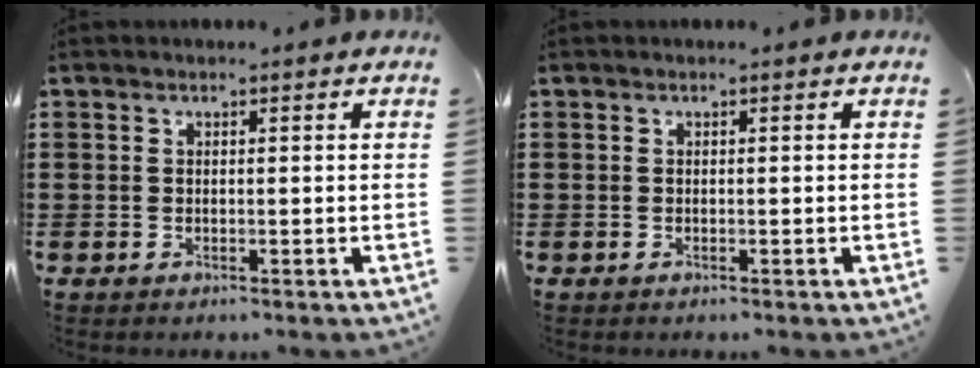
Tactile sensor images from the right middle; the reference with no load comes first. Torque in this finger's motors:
{"motor_torque": [1.93, 0.21, 0.45, 0.01]}